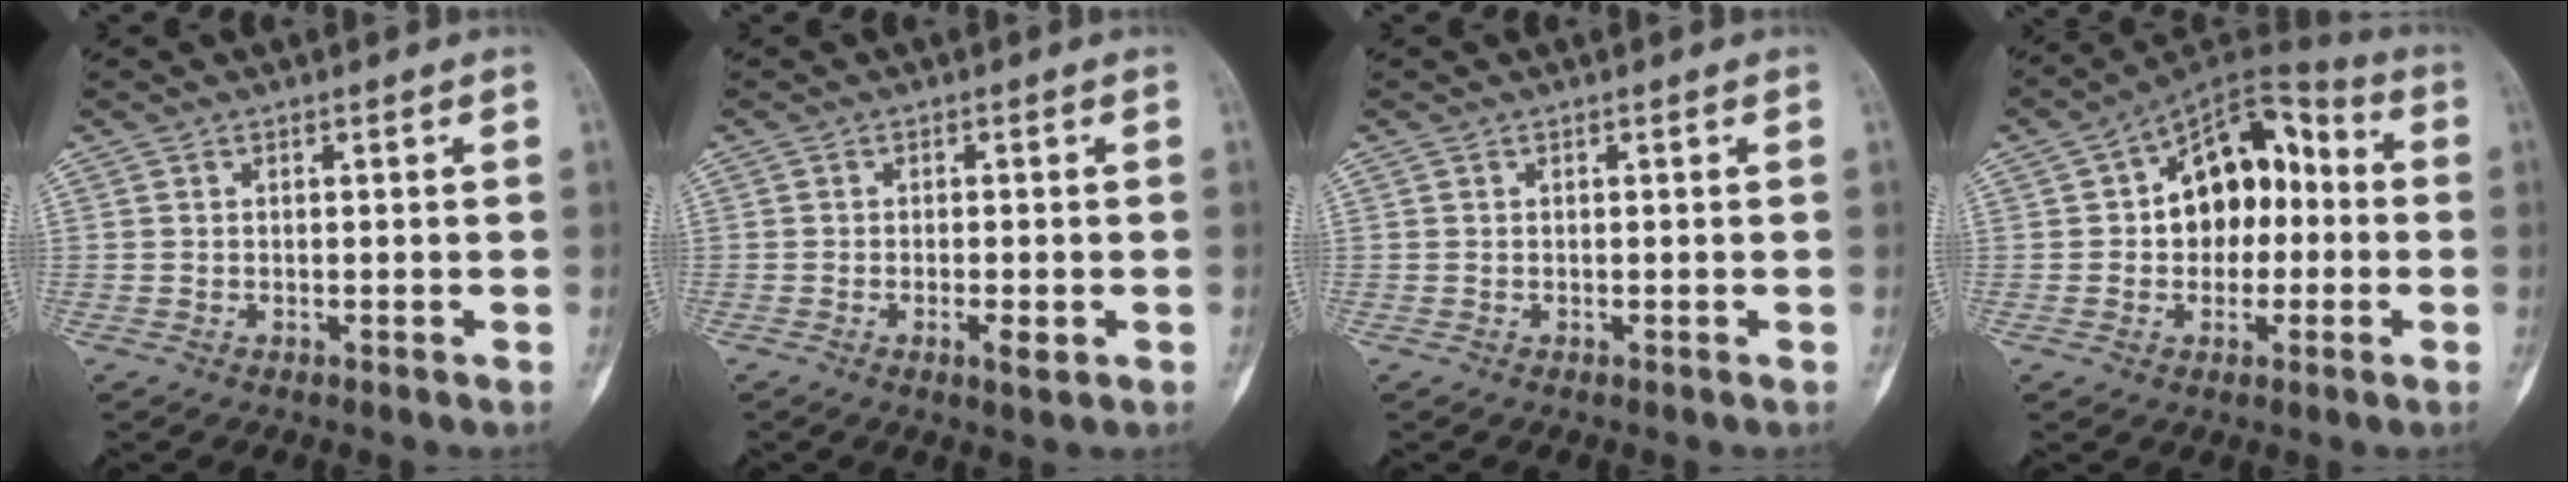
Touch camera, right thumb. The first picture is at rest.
{"total": 2.8, "force": [-1.1, 0.8, 2.5], "torque": [-0.039, -0.003, -0.017]}
{"total": 0.0}
{"total": 15.1, "force": [0.5, 10.0, 11.2], "torque": [-0.115, 0.043, -0.004]}